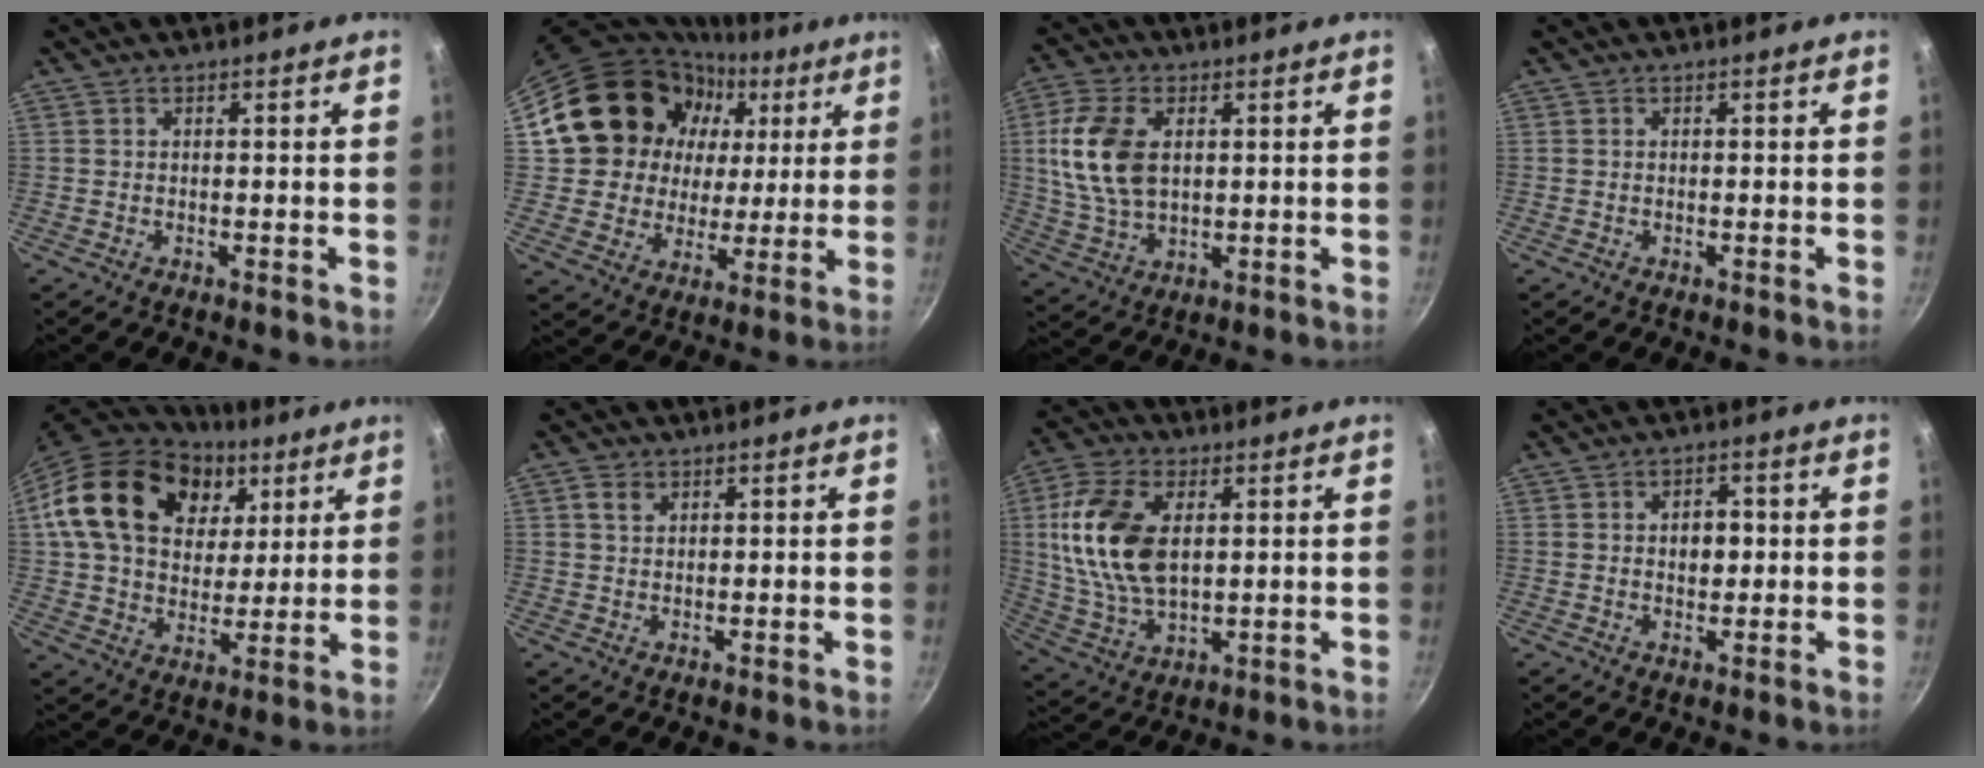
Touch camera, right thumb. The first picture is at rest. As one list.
[{"total": 19.6, "force": [6.7, 16.8, 7.6], "torque": [-0.115, 0.007, 0.122]}, {"total": 13.1, "force": [2.4, 8.1, 10.0], "torque": [-0.190, -0.006, 0.048]}, {"total": 0.0}, {"total": 24.7, "force": [9.4, 17.5, 14.6], "torque": [-0.236, -0.005, 0.161]}, {"total": 2.3, "force": [1.1, 1.5, 1.3], "torque": [-0.016, 0.000, 0.021]}, {"total": 16.6, "force": [3.2, 9.7, 13.1], "torque": [-0.244, -0.004, 0.066]}, {"total": 4.0, "force": [0.3, 2.8, 2.9], "torque": [-0.023, 0.005, 0.002]}]